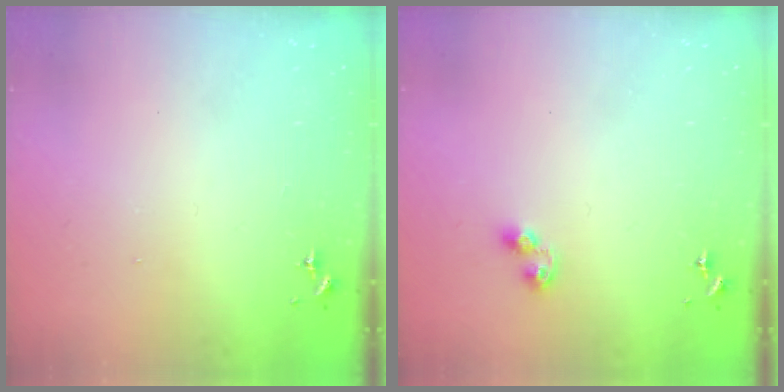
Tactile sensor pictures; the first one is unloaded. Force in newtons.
{"total": 4.7, "press": 4.6, "slide": 0.4}